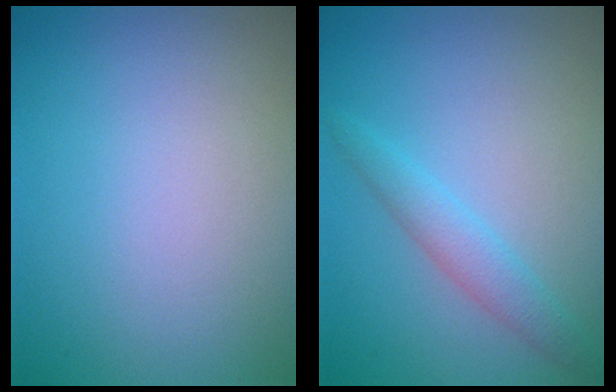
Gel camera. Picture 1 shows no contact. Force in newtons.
{"total": 2.2, "press": 2.2, "slide": 0.1}